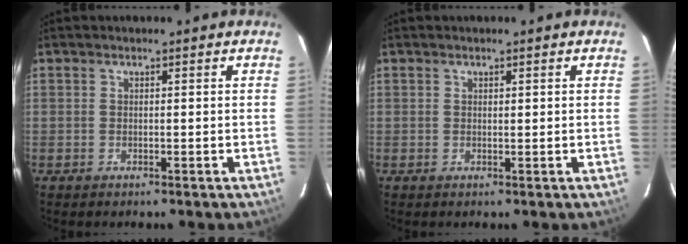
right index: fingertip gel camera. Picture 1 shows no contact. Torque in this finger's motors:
{"motor_torque": [-0.32, 0.39, -0.03, 0.00]}